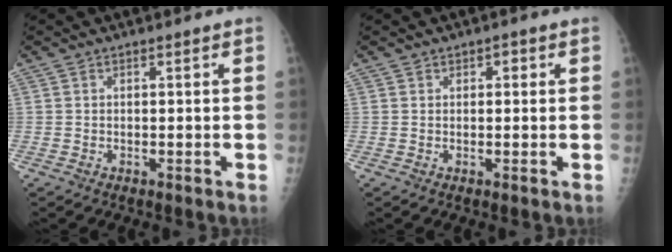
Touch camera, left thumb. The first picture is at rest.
{"total": 1.2, "force": [0.3, 1.0, 0.5], "torque": [0.011, 0.004, -0.001]}